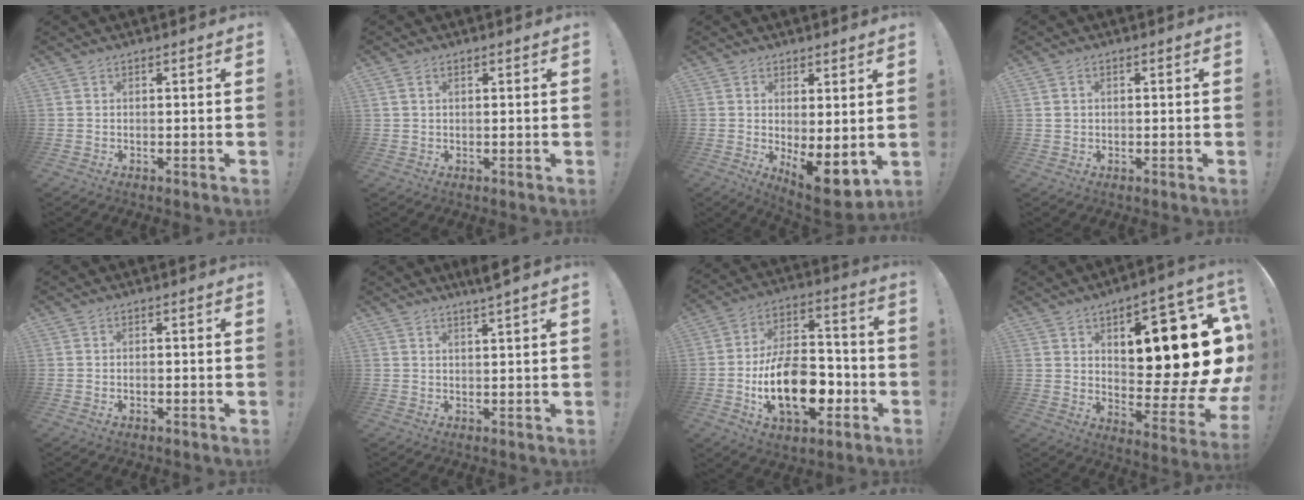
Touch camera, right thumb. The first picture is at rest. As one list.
[{"total": 1.5, "force": [0.6, 0.8, 1.1], "torque": [-0.027, 0.006, 0.012]}, {"total": 6.6, "force": [-0.3, 2.1, 6.3], "torque": [-0.062, -0.025, -0.001]}, {"total": 1.5, "force": [0.1, 1.3, 0.8], "torque": [-0.018, 0.007, 0.003]}, {"total": 0.9, "force": [-0.6, 0.3, 0.6], "torque": [-0.014, 0.002, -0.009]}, {"total": 3.3, "force": [2.5, -0.7, 2.0], "torque": [-0.041, -0.010, 0.042]}, {"total": 20.6, "force": [-6.2, 12.1, 15.6], "torque": [-0.274, 0.034, -0.097]}, {"total": 22.6, "force": [5.5, 8.9, 20.0], "torque": [-0.262, -0.046, 0.093]}]